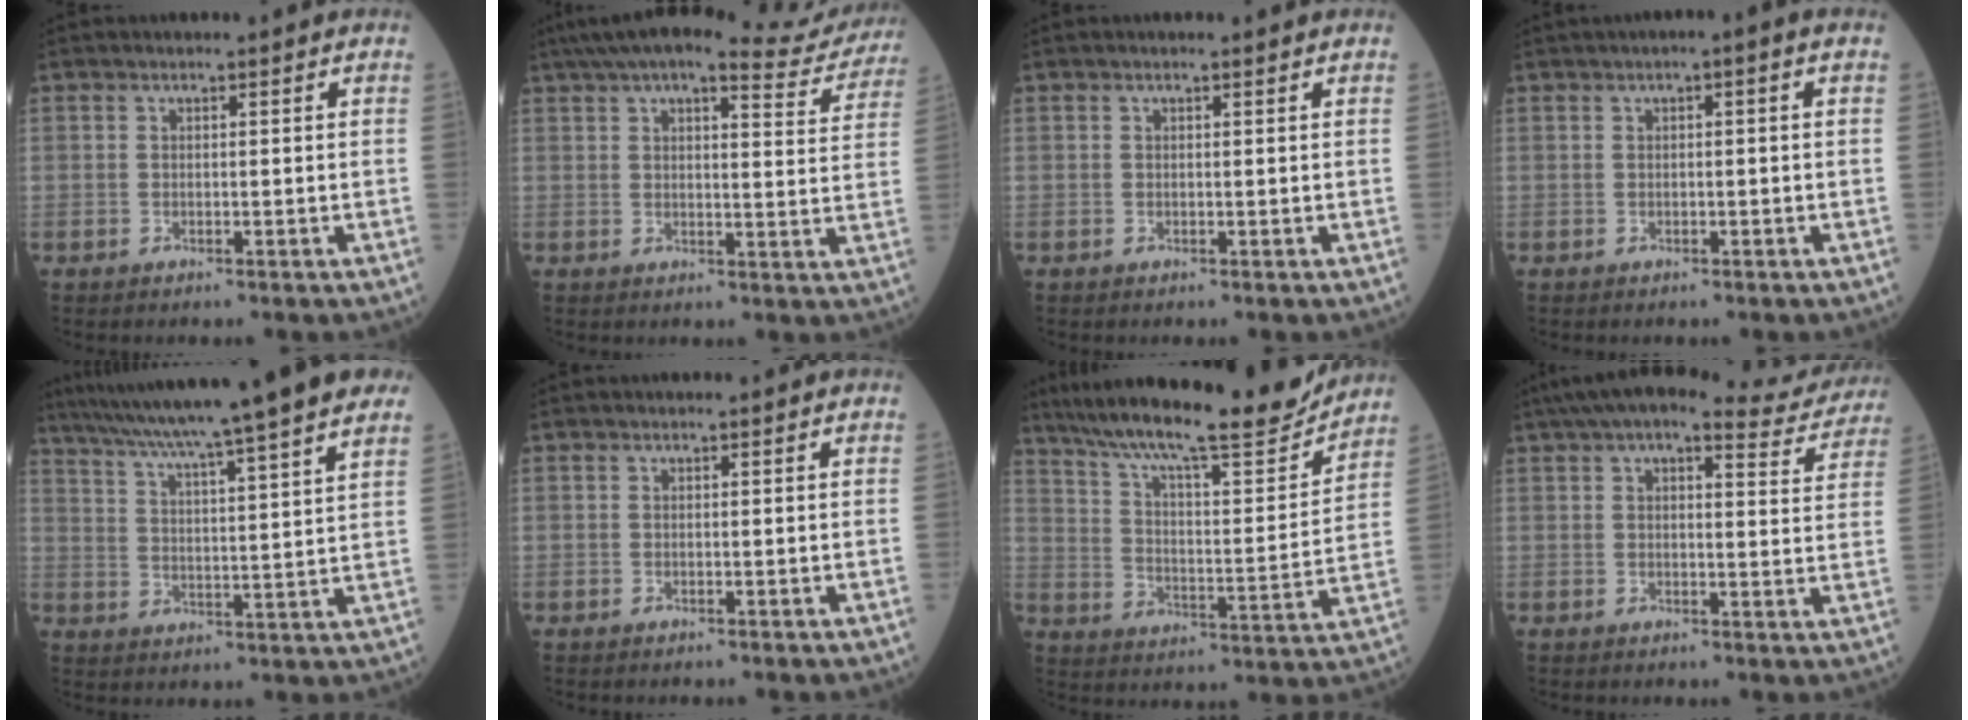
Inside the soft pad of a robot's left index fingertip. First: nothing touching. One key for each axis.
{"total": 17.7, "fx": 16.2, "fy": 3.1, "fz": 6.6, "tx": -0.094, "ty": -0.003, "tz": 0.196}
{"total": 0.0}
{"total": 1.5, "fx": 0.2, "fy": 0.1, "fz": 1.5, "tx": -0.023, "ty": 0.004, "tz": 0.000}
{"total": 22.4, "fx": 18.7, "fy": -0.8, "fz": 12.4, "tx": -0.210, "ty": 0.001, "tz": 0.261}
{"total": 0.0}
{"total": 21.1, "fx": 18.7, "fy": 1.9, "fz": 9.6, "tx": -0.172, "ty": -0.020, "tz": 0.279}
{"total": 15.4, "fx": 13.8, "fy": 3.4, "fz": 5.8, "tx": -0.078, "ty": 0.021, "tz": 0.165}